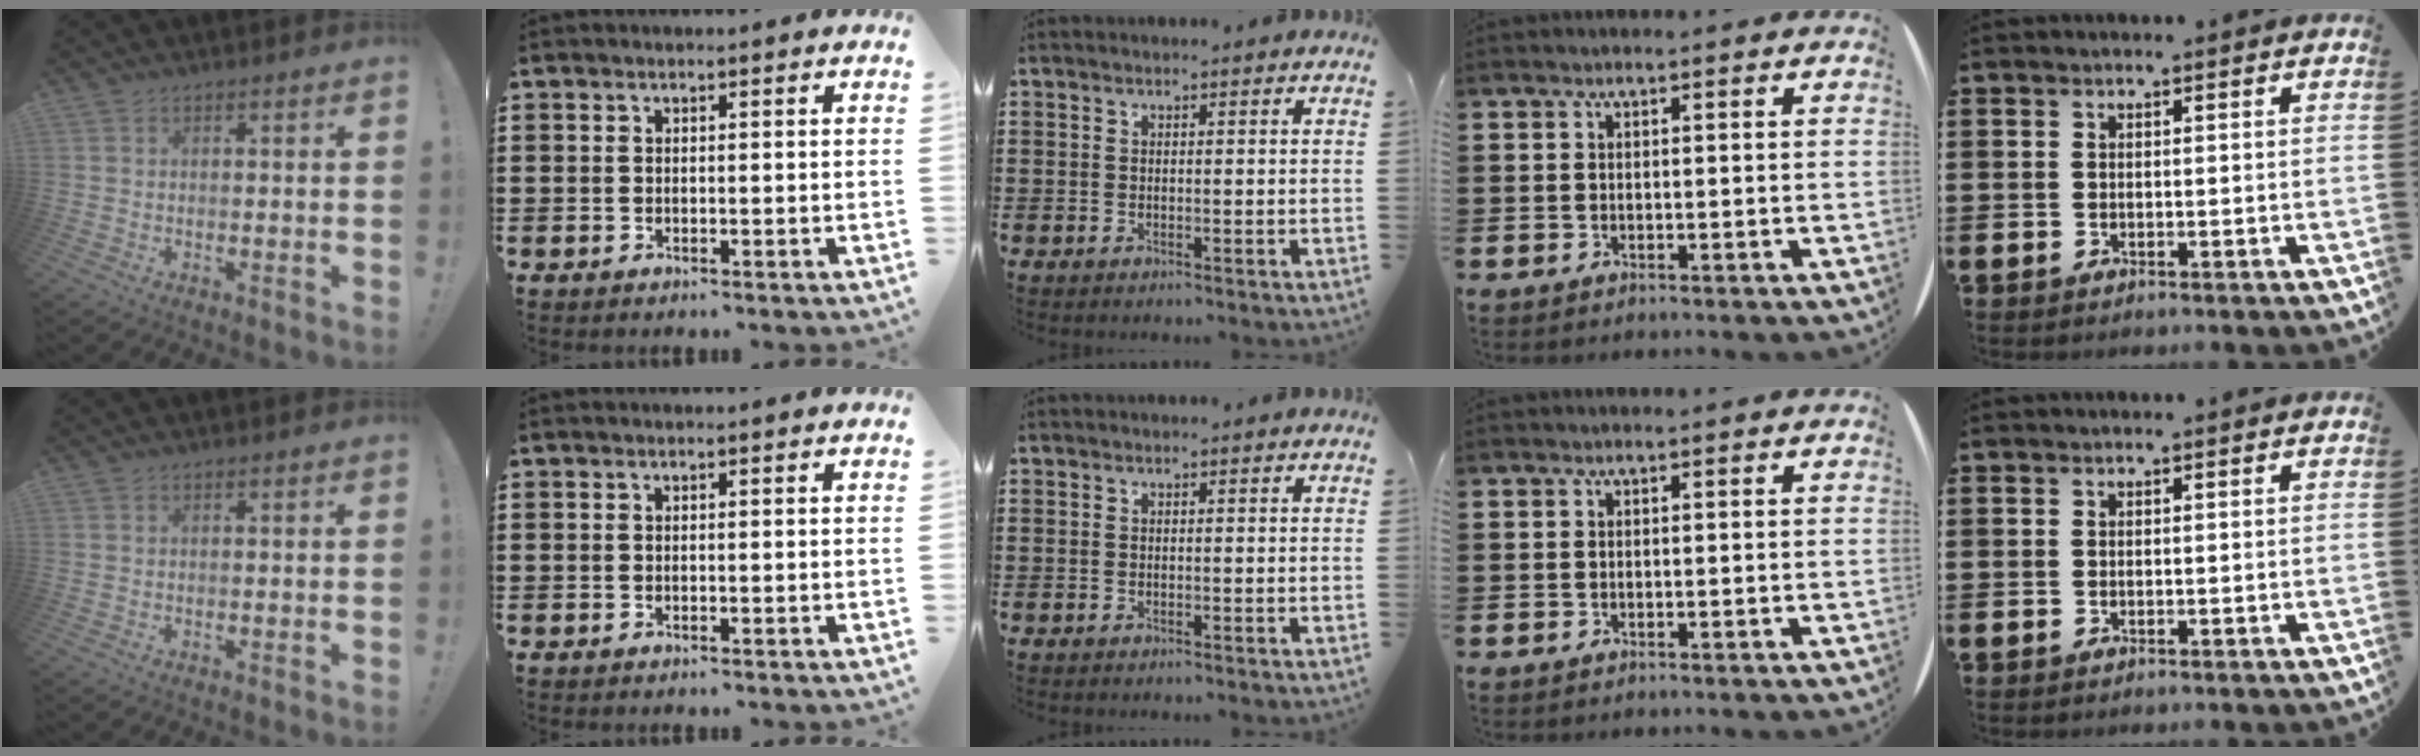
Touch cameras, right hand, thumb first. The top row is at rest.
{}